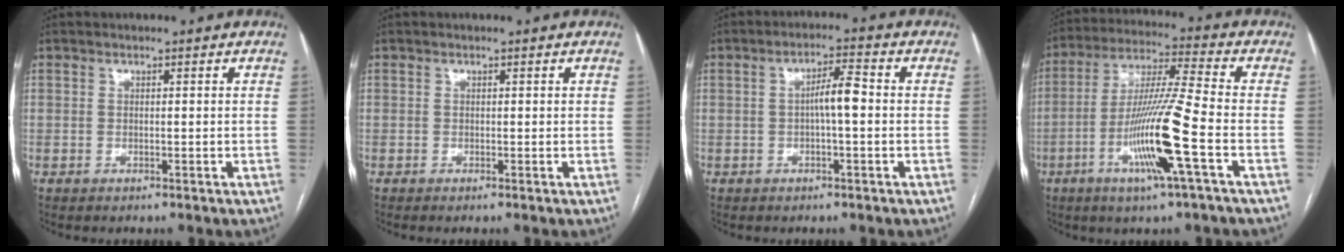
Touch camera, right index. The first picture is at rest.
{"total": 0.0}
{"total": 4.4, "force": [-0.2, 0.6, 4.4], "torque": [-0.074, 0.012, -0.004]}
{"total": 14.1, "force": [-4.9, -0.9, 13.2], "torque": [-0.261, -0.010, -0.097]}